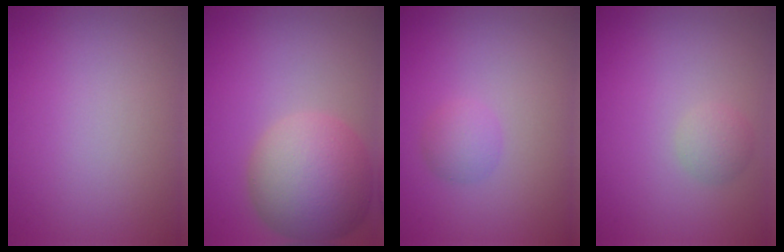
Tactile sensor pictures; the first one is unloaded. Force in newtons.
{"total": 8.3, "press": 8.3, "slide": 0.3}
{"total": 1.6, "press": 1.6, "slide": 0.0}
{"total": 1.4, "press": 1.4, "slide": 0.0}